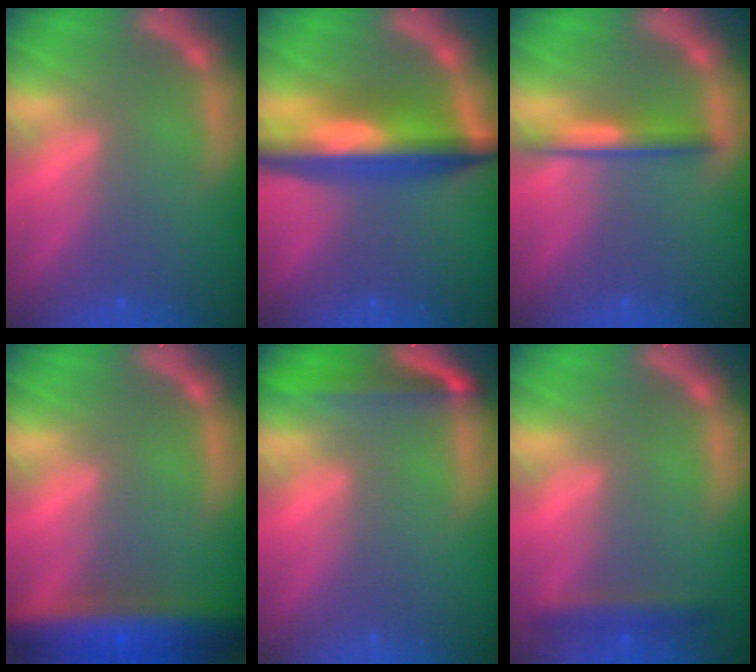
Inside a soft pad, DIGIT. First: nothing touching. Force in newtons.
{"total": 8.5}
{"total": 3.0}
{"total": 10.0}
{"total": 4.4}
{"total": 2.4}